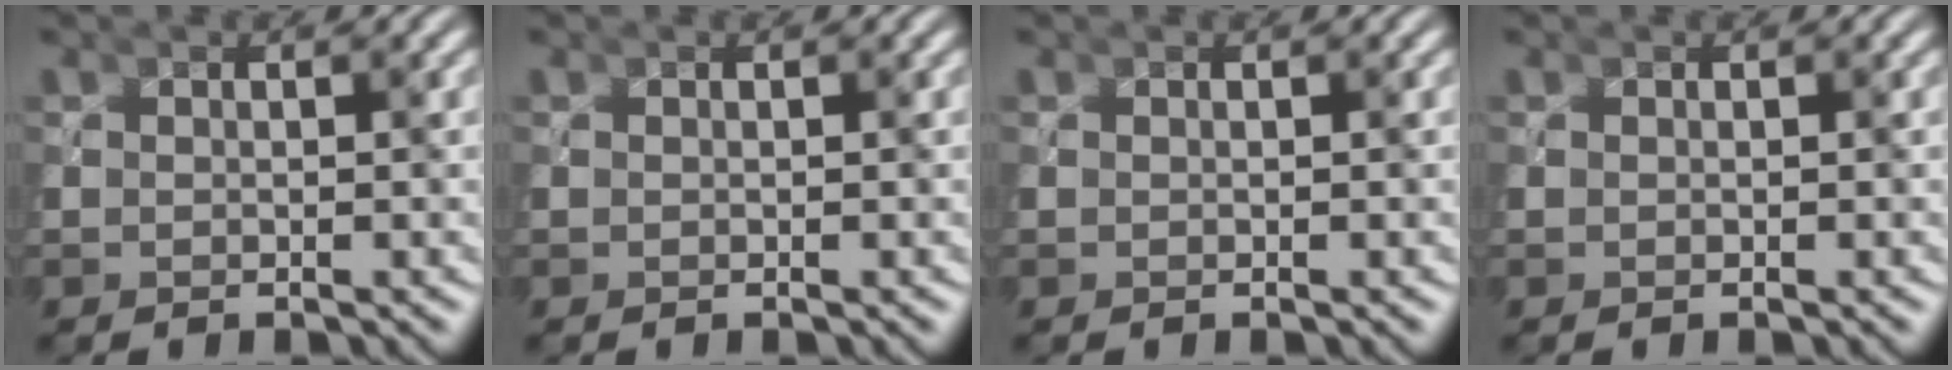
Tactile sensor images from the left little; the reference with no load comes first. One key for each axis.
{"total": 0.0}
{"total": 0.0}
{"total": 0.0}